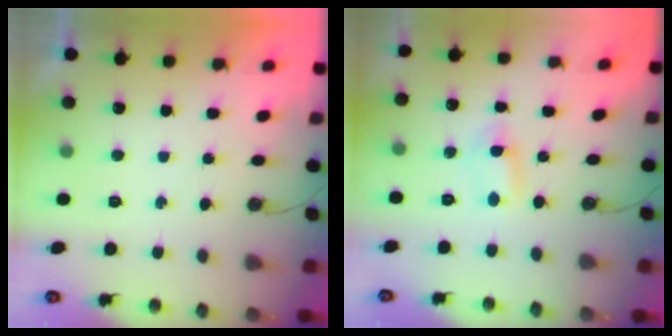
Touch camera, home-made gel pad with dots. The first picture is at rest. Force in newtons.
{"total": 1.6, "press": 1.1, "slide": 1.1}